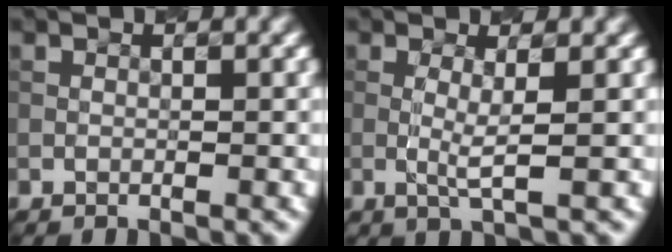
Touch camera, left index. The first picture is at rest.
{"total": 1.9, "force": [0.3, 0.2, 1.9], "torque": [-0.043, -0.008, 0.003]}